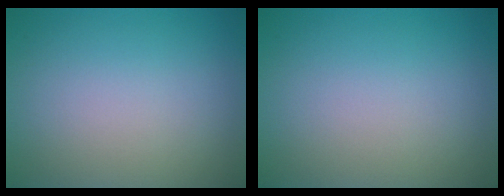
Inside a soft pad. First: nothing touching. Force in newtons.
{"total": 0.0}